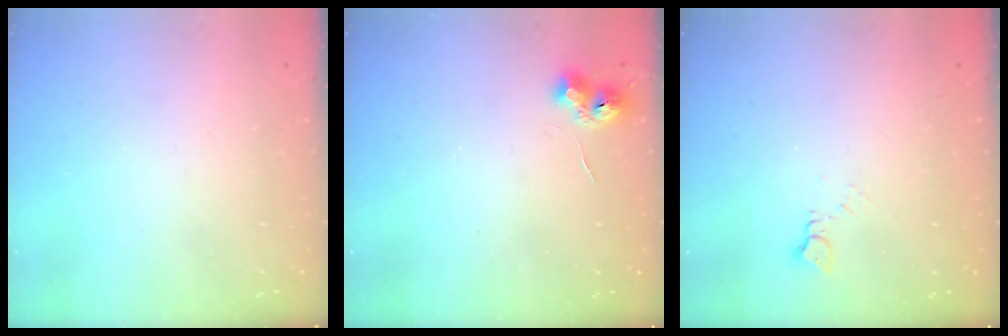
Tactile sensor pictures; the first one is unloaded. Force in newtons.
{"total": 6.8, "press": 6.7, "slide": 0.6}
{"total": 3.0, "press": 3.0, "slide": 0.4}